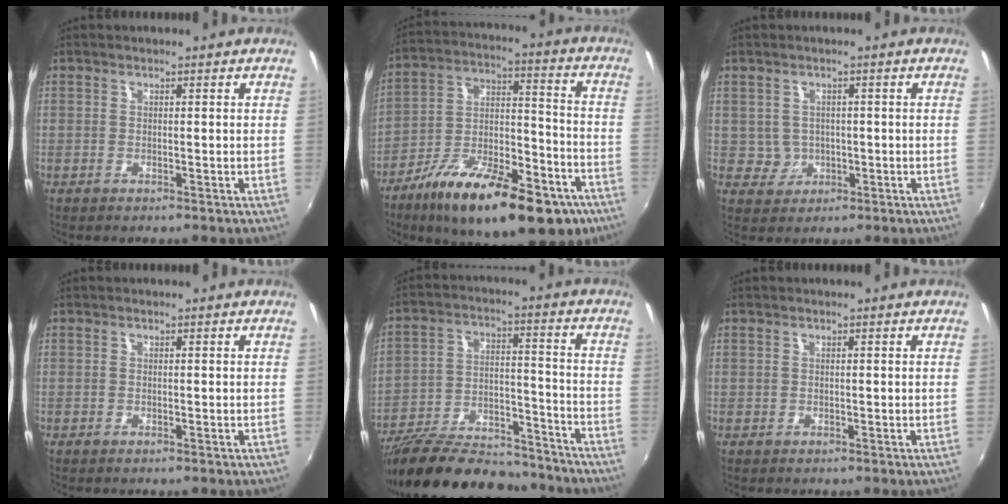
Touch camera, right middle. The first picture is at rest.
{"total": 26.3, "force": [-15.9, 10.1, 18.2], "torque": [-0.289, -0.013, -0.239]}
{"total": 3.4, "force": [-0.1, 3.3, 0.4], "torque": [-0.010, 0.006, 0.005]}
{"total": 0.0}
{"total": 24.6, "force": [-20.5, 7.8, 11.1], "torque": [-0.209, -0.002, -0.303]}
{"total": 0.0}